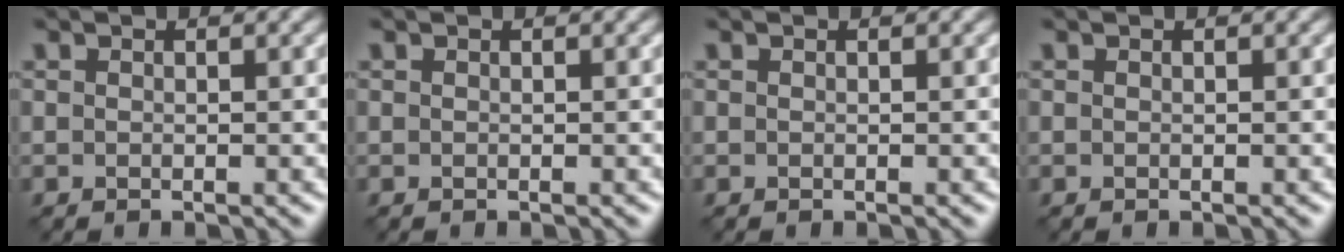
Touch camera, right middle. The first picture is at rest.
{"total": 0.0}
{"total": 0.0}
{"total": 0.0}